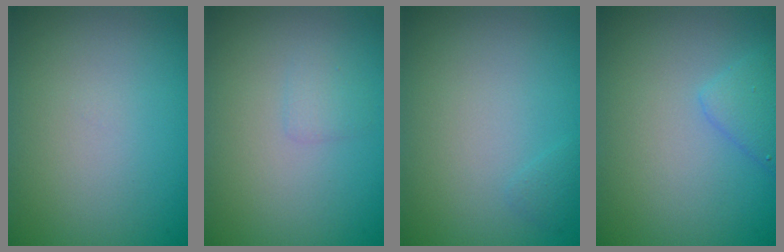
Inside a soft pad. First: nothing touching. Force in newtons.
{"total": 1.0, "press": 1.0, "slide": 0.0}
{"total": 0.5, "press": 0.5, "slide": 0.1}
{"total": 2.1, "press": 2.1, "slide": 0.1}